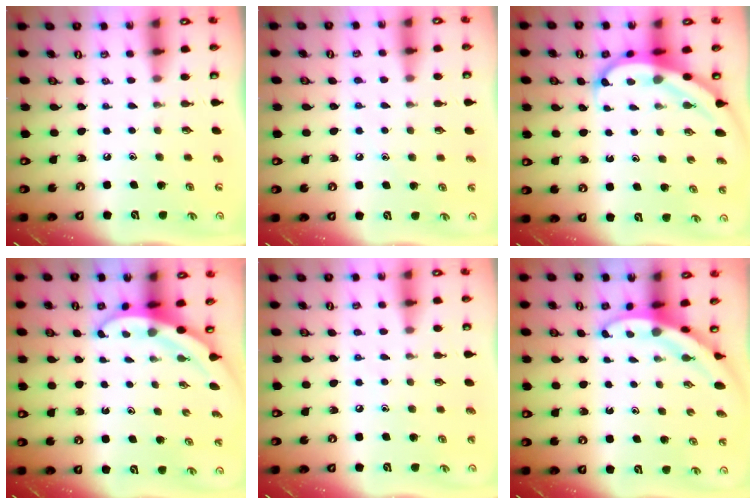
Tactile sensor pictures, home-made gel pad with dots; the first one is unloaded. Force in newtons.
{"total": 4.5, "press": 4.4, "slide": 0.4}
{"total": 6.6, "press": 6.5, "slide": 1.2}
{"total": 3.3, "press": 3.3, "slide": 0.0}
{"total": 5.3, "press": 5.3, "slide": 0.5}
{"total": 3.6, "press": 3.6, "slide": 0.1}